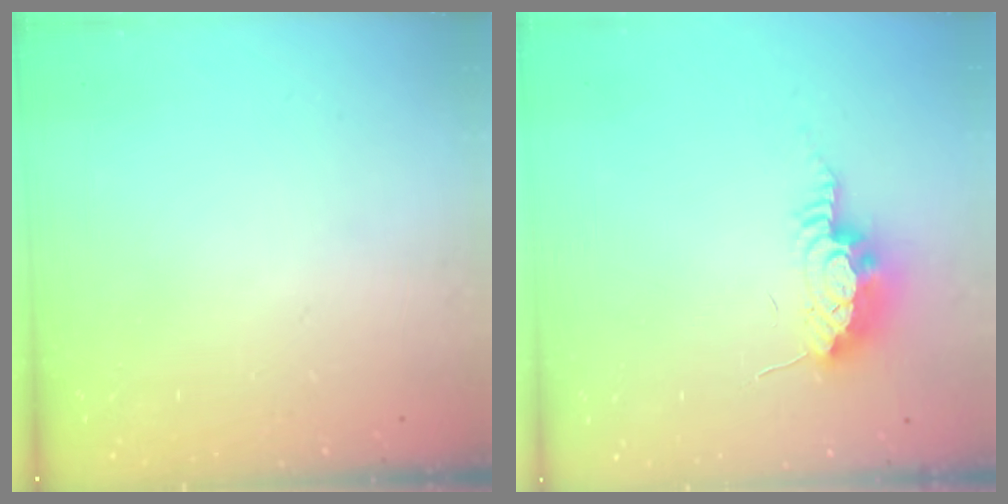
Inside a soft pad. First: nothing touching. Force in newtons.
{"total": 9.1, "press": 9.1, "slide": 0.8}